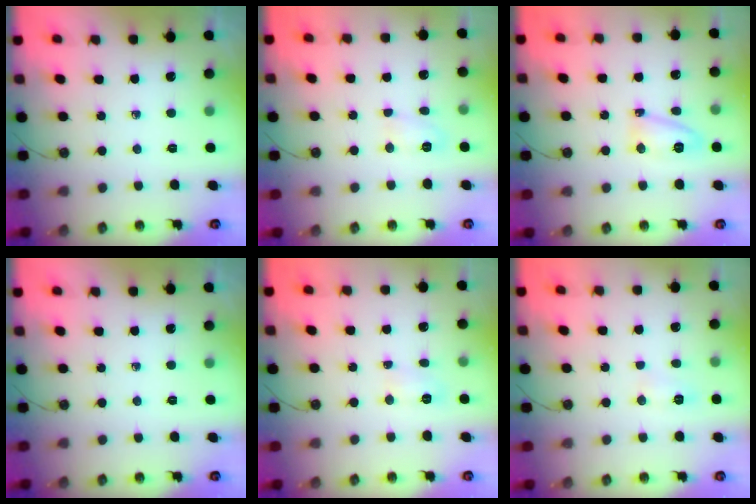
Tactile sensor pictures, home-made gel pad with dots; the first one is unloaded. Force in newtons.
{"total": 5.1, "press": 5.0, "slide": 1.3}
{"total": 7.2, "press": 7.2, "slide": 0.6}
{"total": 0.0}
{"total": 3.7, "press": 3.7, "slide": 0.4}
{"total": 6.7, "press": 6.2, "slide": 2.5}